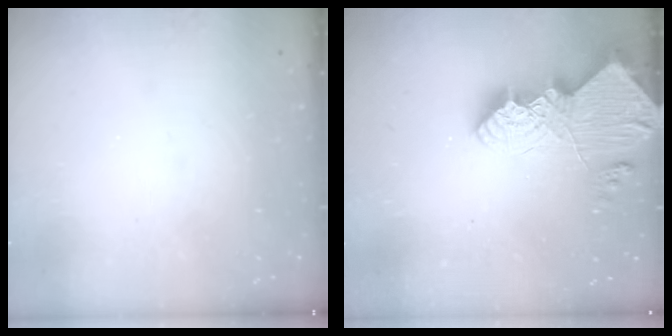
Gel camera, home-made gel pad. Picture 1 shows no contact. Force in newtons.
{"total": 16.8, "press": 16.7, "slide": 1.6}